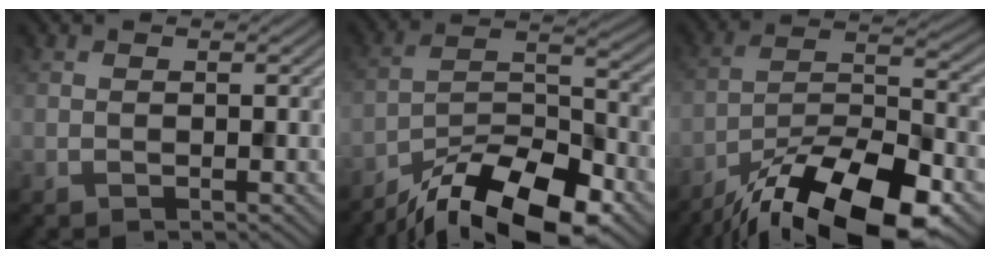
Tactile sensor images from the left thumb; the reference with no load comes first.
{"total": 14.7, "force": [-11.5, 4.3, 8.2], "torque": [-0.151, -0.014, -0.199]}
{"total": 16.0, "force": [-11.6, 4.6, 10.1], "torque": [-0.187, -0.014, -0.200]}